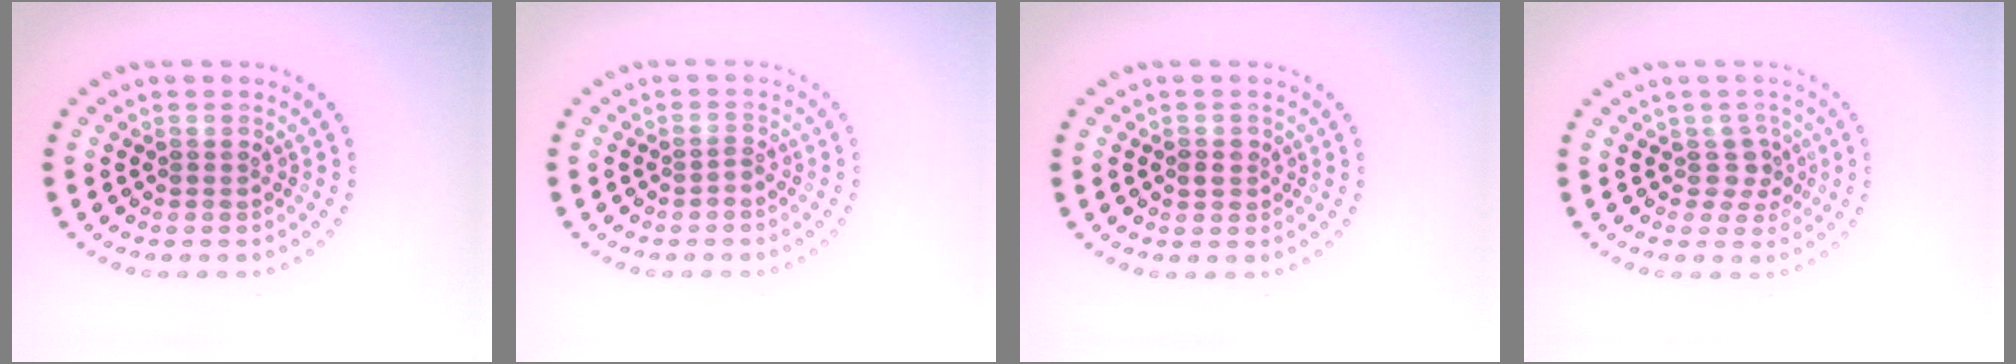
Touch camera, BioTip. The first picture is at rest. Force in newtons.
{"total": 0.6, "press": 0.2, "slide": 0.6}
{"total": 1.2, "press": 1.1, "slide": 0.5}
{"total": 2.1, "press": 1.6, "slide": 1.3}